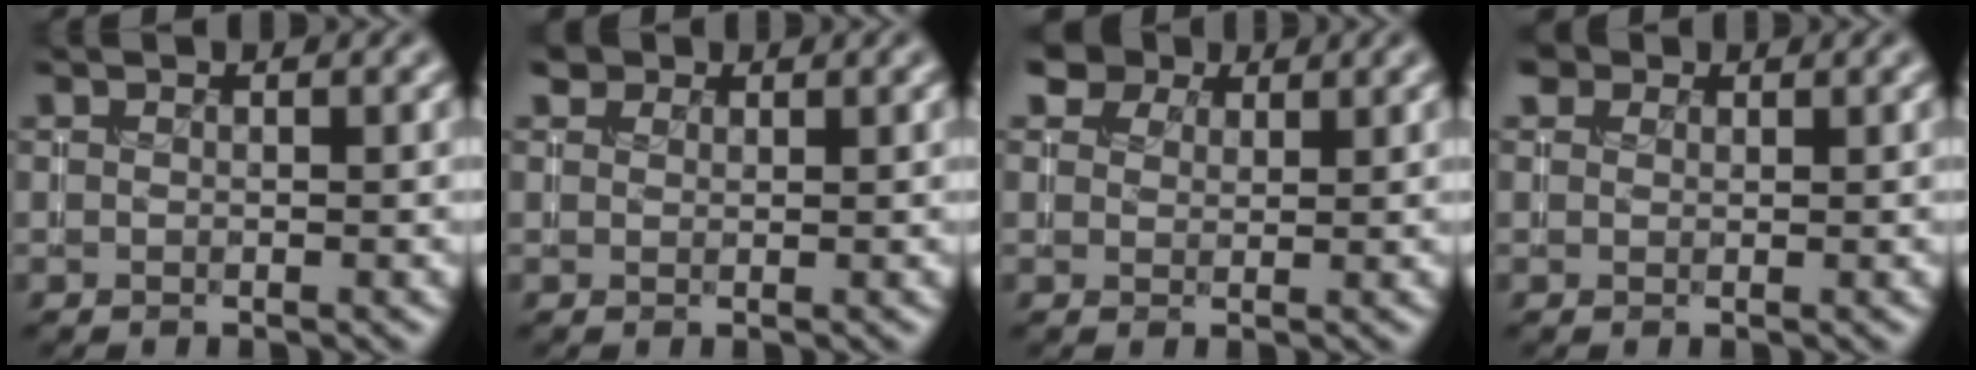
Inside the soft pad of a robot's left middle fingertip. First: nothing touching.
{"total": 1.7, "force": [1.4, 0.9, 0.5], "torque": [-0.008, -0.005, 0.020]}
{"total": 5.4, "force": [4.0, 3.0, 2.1], "torque": [-0.054, 0.005, 0.062]}
{"total": 1.9, "force": [1.4, 1.1, 0.7], "torque": [-0.010, -0.002, 0.015]}